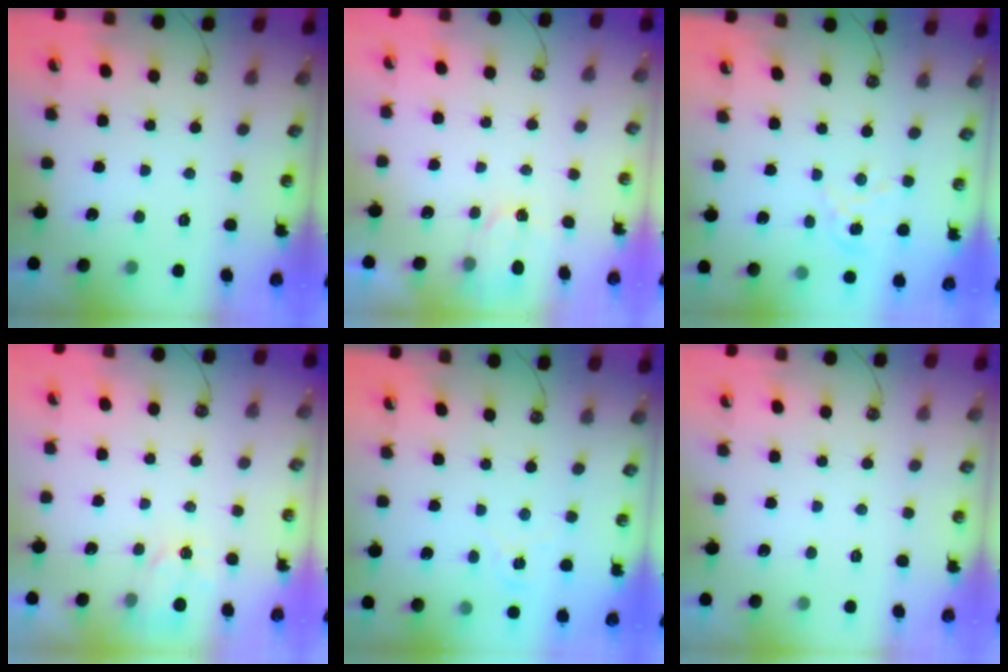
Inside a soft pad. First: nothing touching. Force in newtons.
{"total": 1.8, "press": 1.7, "slide": 0.3}
{"total": 2.9, "press": 2.9, "slide": 0.3}
{"total": 4.0, "press": 4.0, "slide": 0.5}
{"total": 1.6, "press": 1.5, "slide": 0.3}
{"total": 0.0}